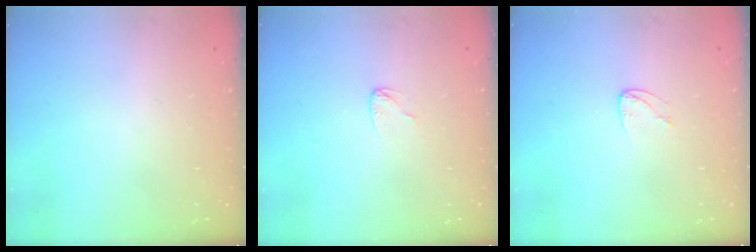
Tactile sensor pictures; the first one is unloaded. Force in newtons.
{"total": 3.6, "press": 3.6, "slide": 0.2}
{"total": 3.2, "press": 3.2, "slide": 0.2}